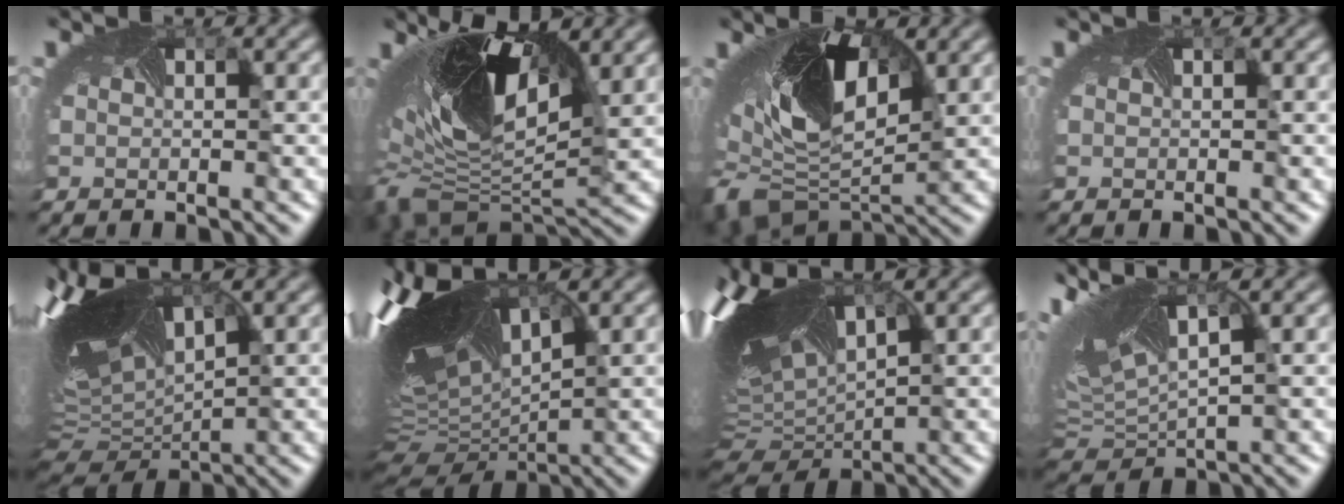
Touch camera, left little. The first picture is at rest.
{"total": 13.9, "force": [1.6, 6.8, 12.0], "torque": [-0.243, -0.020, 0.042]}
{"total": 11.3, "force": [0.1, 6.2, 9.4], "torque": [-0.180, -0.037, 0.009]}
{"total": 0.0}
{"total": 13.3, "force": [4.3, 5.4, 11.3], "torque": [-0.253, 0.012, 0.107]}
{"total": 16.3, "force": [5.1, 6.4, 14.0], "torque": [-0.305, 0.025, 0.124]}
{"total": 13.7, "force": [3.2, 5.9, 12.0], "torque": [-0.256, 0.002, 0.091]}
{"total": 9.6, "force": [3.7, 3.7, 8.0], "torque": [-0.184, 0.011, 0.078]}